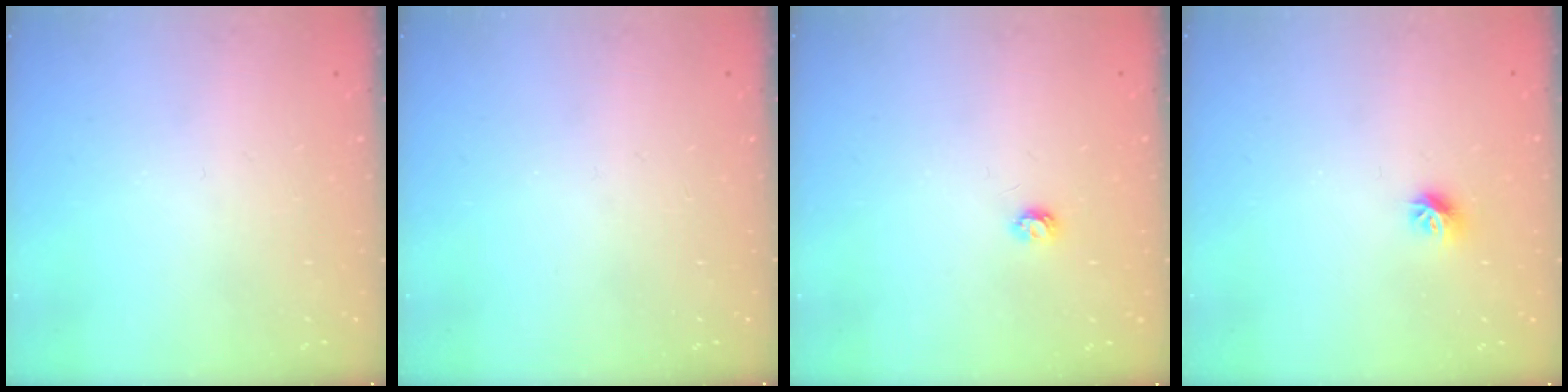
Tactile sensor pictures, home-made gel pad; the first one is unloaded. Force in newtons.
{"total": 0.0}
{"total": 3.4, "press": 3.4, "slide": 0.5}
{"total": 7.4, "press": 7.4, "slide": 0.7}